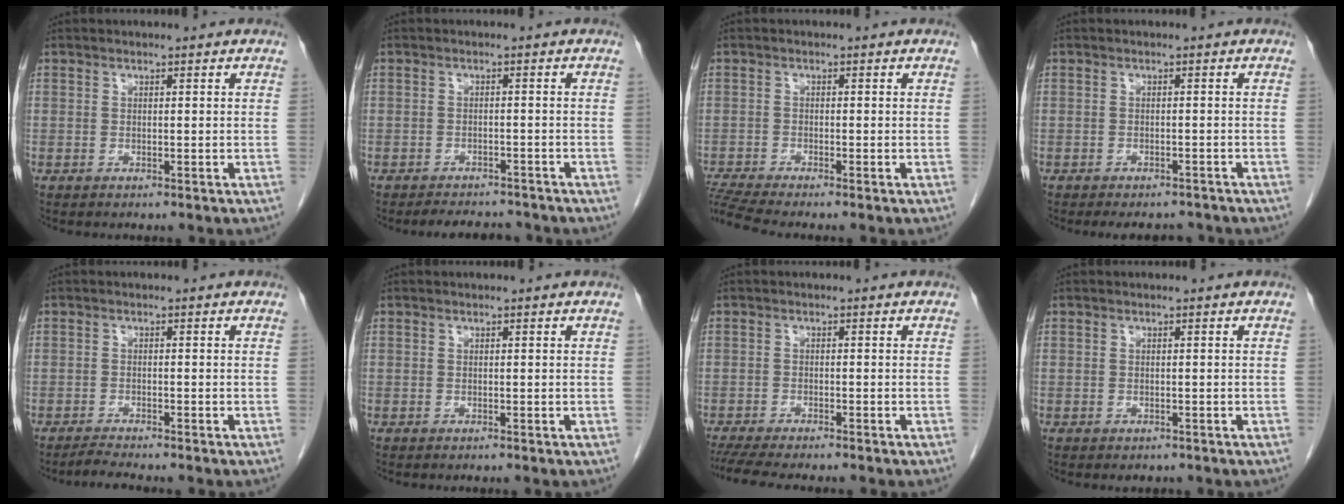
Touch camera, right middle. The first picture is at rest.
{"total": 5.5, "force": [-5.1, 1.7, 1.2], "torque": [-0.013, -0.001, -0.069]}
{"total": 4.4, "force": [-3.9, -1.2, 1.4], "torque": [-0.038, -0.015, -0.077]}
{"total": 5.9, "force": [-5.3, 2.0, 1.7], "torque": [-0.015, -0.002, -0.064]}
{"total": 2.4, "force": [-2.3, -0.4, 0.7], "torque": [-0.021, -0.011, -0.043]}
{"total": 0.0}
{"total": 8.8, "force": [-7.6, 0.8, 4.4], "torque": [-0.061, -0.014, -0.115]}
{"total": 0.9, "force": [-0.7, 0.5, 0.2], "torque": [-0.005, 0.000, -0.007]}